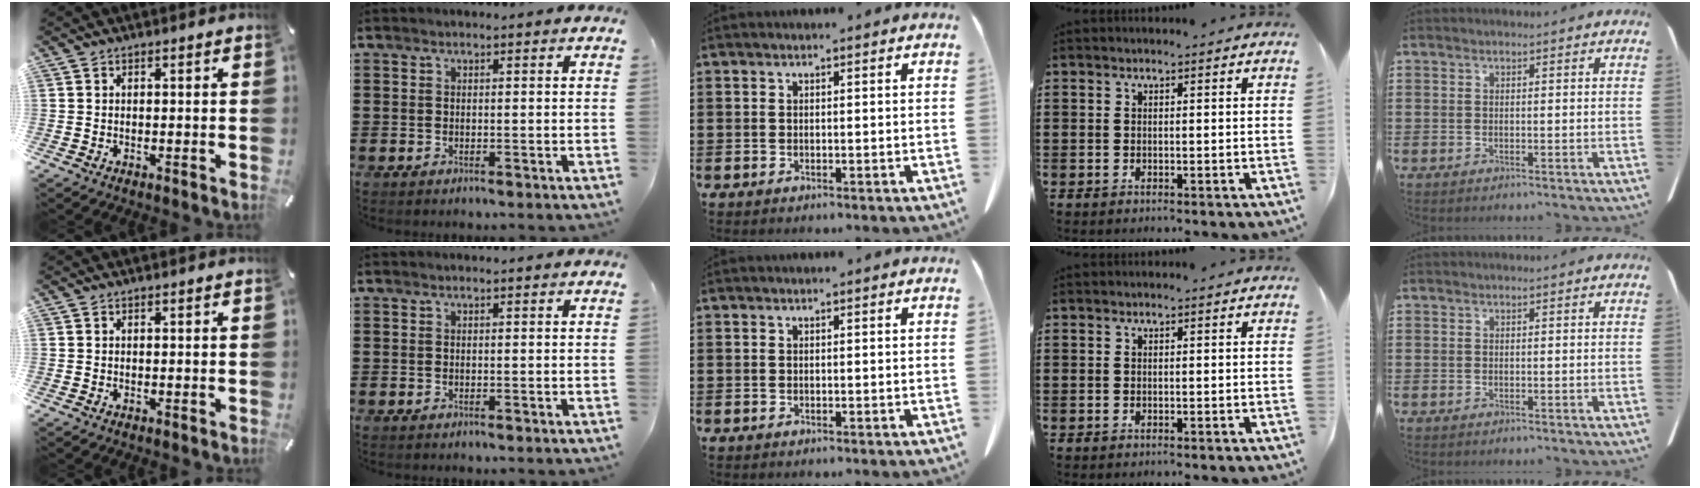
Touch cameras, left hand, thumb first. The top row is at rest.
{}